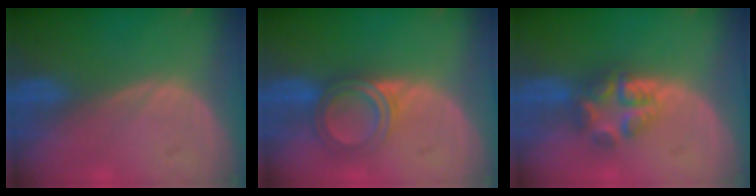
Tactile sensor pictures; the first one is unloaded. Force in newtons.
{"total": 5.1, "press": 5.0, "slide": 0.9}
{"total": 5.7, "press": 5.3, "slide": 2.0}